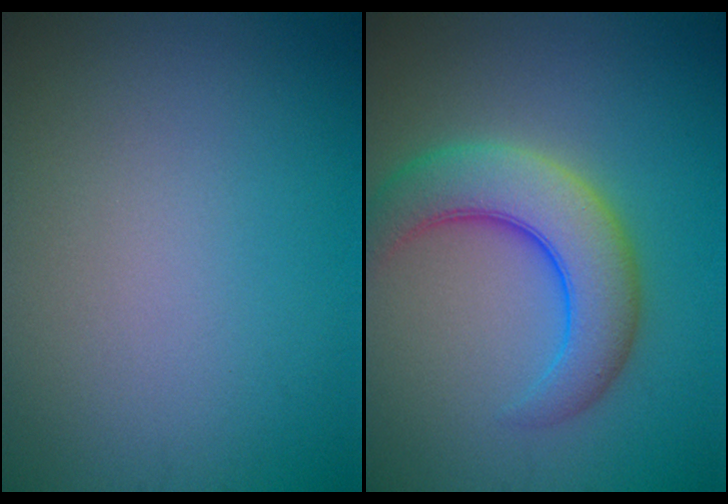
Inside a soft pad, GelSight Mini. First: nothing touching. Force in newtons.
{"total": 6.4, "press": 6.4, "slide": 0.3}